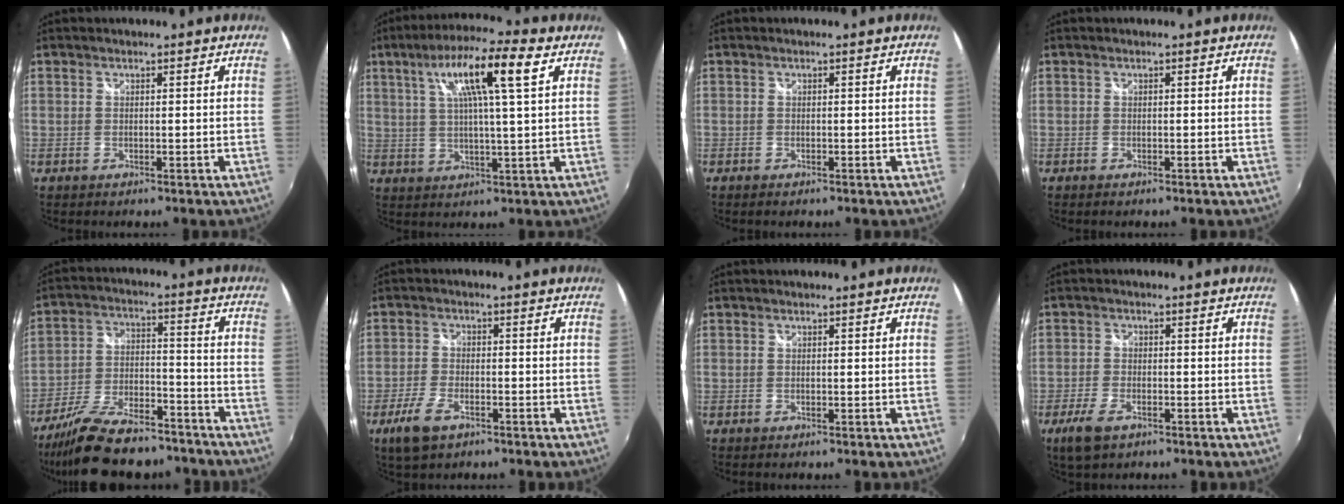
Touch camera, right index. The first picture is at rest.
{"total": 12.9, "force": [5.4, 1.3, 11.6], "torque": [-0.203, 0.022, 0.089]}
{"total": 0.7, "force": [-0.5, 0.3, 0.2], "torque": [-0.007, -0.004, -0.012]}
{"total": 0.6, "force": [-0.5, 0.3, 0.2], "torque": [-0.006, -0.003, -0.010]}
{"total": 20.2, "force": [-16.3, 7.0, 9.6], "torque": [-0.185, -0.010, -0.250]}
{"total": 6.9, "force": [-4.1, 3.3, 4.4], "torque": [-0.114, -0.009, -0.075]}
{"total": 0.0}
{"total": 5.8, "force": [-3.6, 2.7, 3.7], "torque": [-0.099, -0.010, -0.065]}